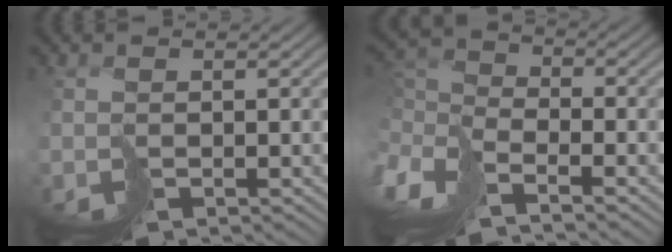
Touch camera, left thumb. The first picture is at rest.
{"total": 7.8, "force": [-3.6, 3.7, 6.0], "torque": [-0.172, -0.005, -0.076]}